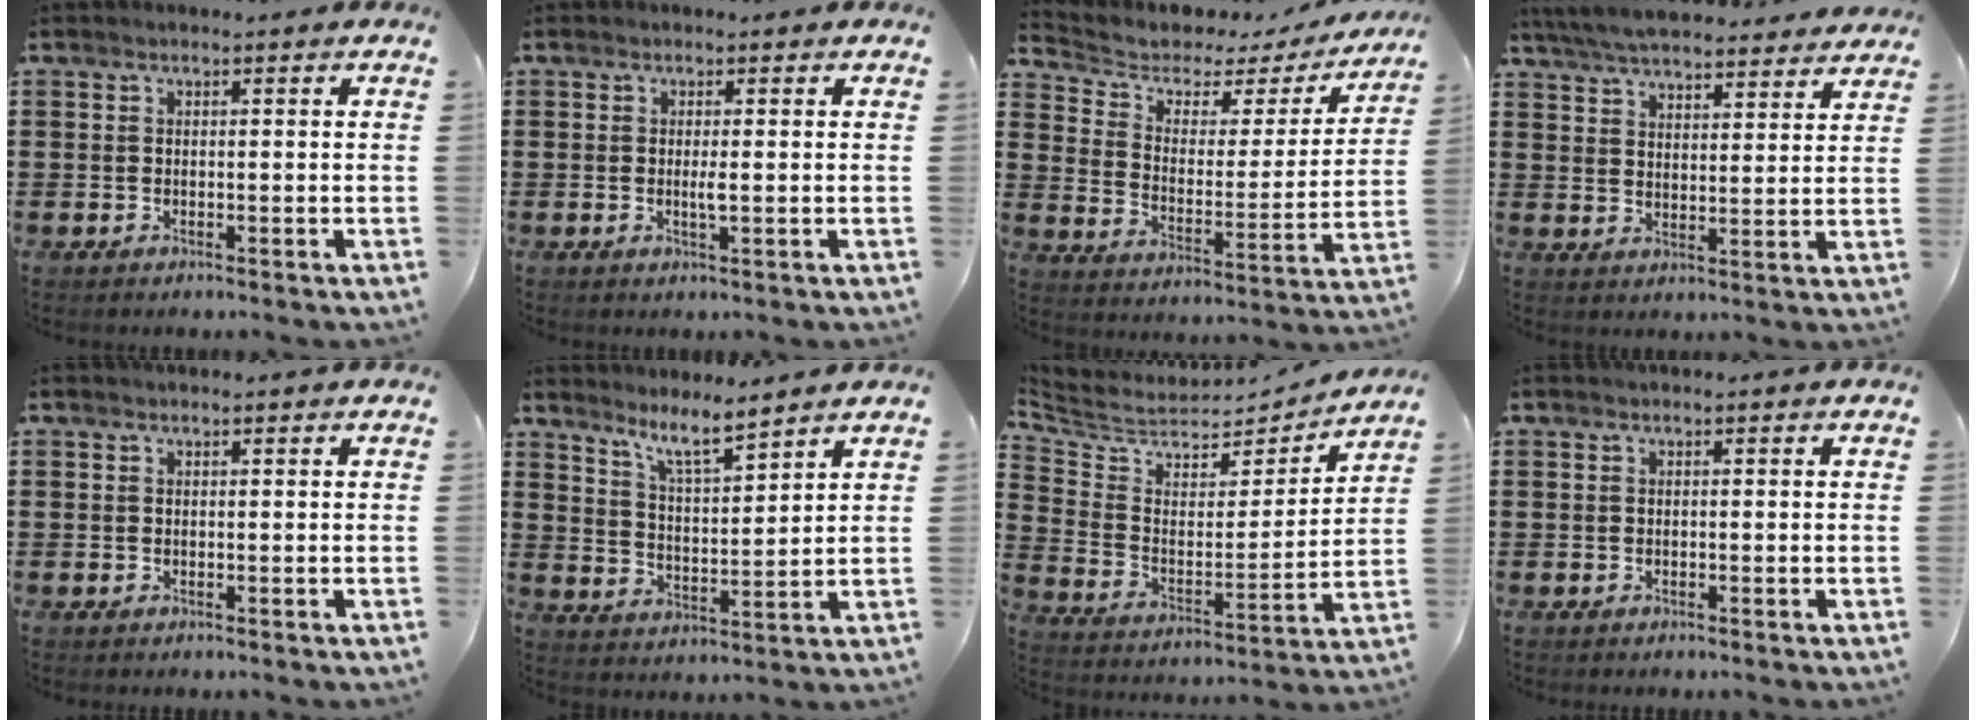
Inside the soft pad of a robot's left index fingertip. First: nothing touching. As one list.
[{"total": 1.6, "force": [0.0, 0.1, 1.6], "torque": [-0.031, -0.002, -0.001]}, {"total": 3.8, "force": [2.7, 2.2, 1.4], "torque": [-0.050, -0.018, 0.038]}, {"total": 5.9, "force": [5.7, 0.6, 1.5], "torque": [-0.050, -0.020, 0.104]}, {"total": 0.0}, {"total": 6.4, "force": [5.6, 0.3, 3.0], "torque": [-0.077, -0.023, 0.099]}, {"total": 5.4, "force": [4.9, 2.2, 0.7], "torque": [-0.050, -0.041, 0.081]}, {"total": 0.0}]